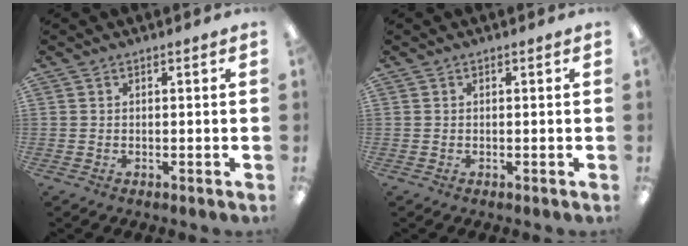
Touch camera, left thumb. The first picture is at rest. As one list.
[{"total": 0.0}]